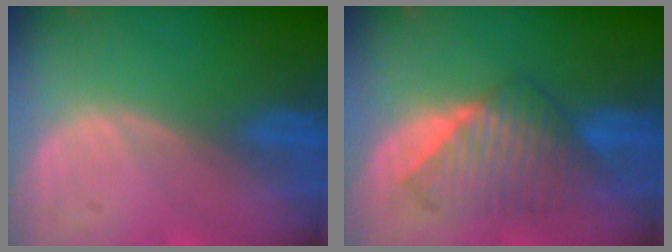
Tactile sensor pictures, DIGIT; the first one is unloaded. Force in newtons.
{"total": 7.6, "press": 7.5, "slide": 0.7}